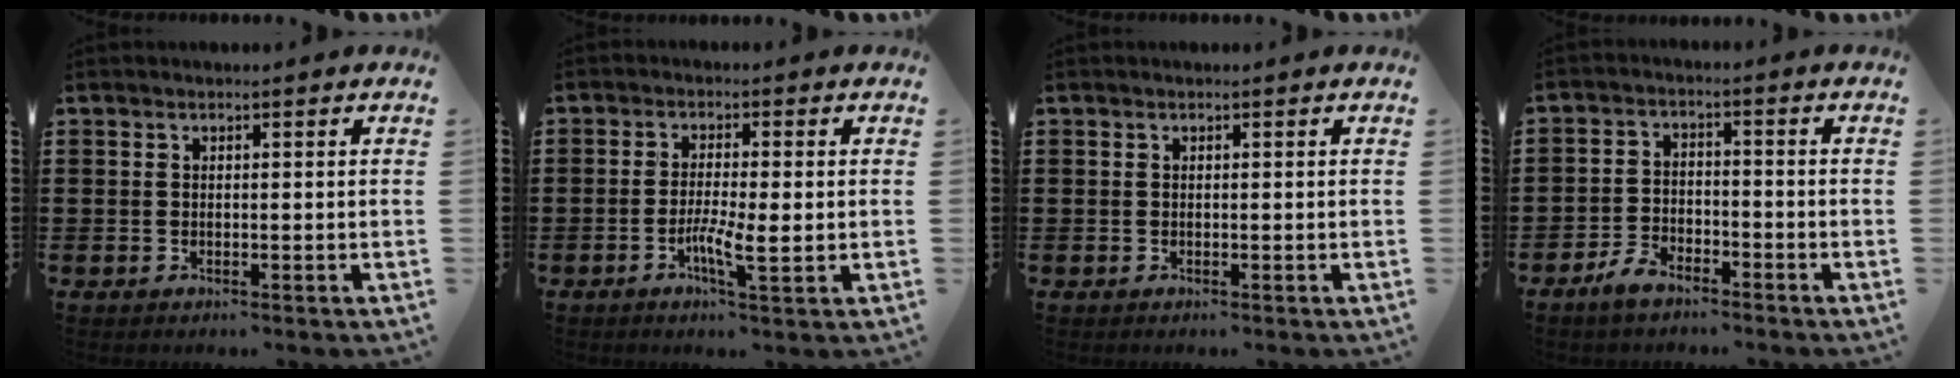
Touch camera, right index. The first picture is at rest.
{"total": 5.2, "force": [-1.4, 1.0, 4.9], "torque": [-0.090, -0.004, -0.027]}
{"total": 0.0}
{"total": 3.6, "force": [-3.1, 1.3, 1.3], "torque": [-0.039, 0.008, -0.067]}